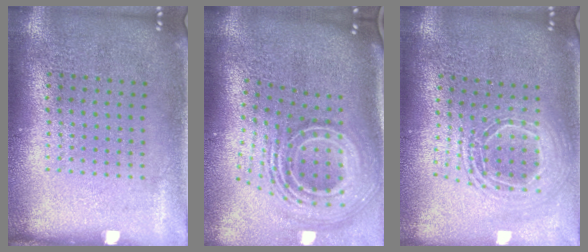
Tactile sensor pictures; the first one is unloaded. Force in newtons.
{"total": 3.2, "press": 2.0, "slide": 2.5}
{"total": 2.0, "press": 1.5, "slide": 1.3}